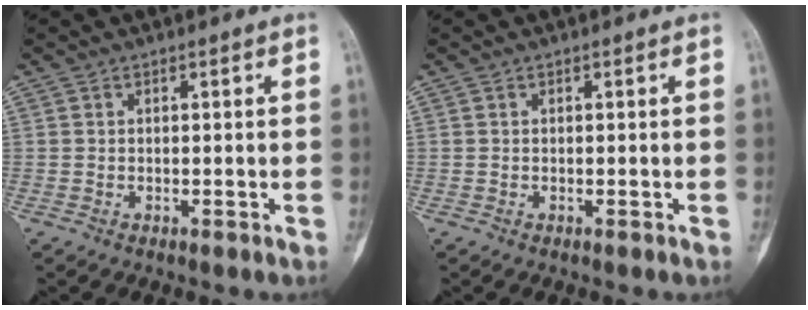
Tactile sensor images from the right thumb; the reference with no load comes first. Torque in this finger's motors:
{"motor_torque": [0.13, 0.13, 0.04, -0.04, 0.02]}